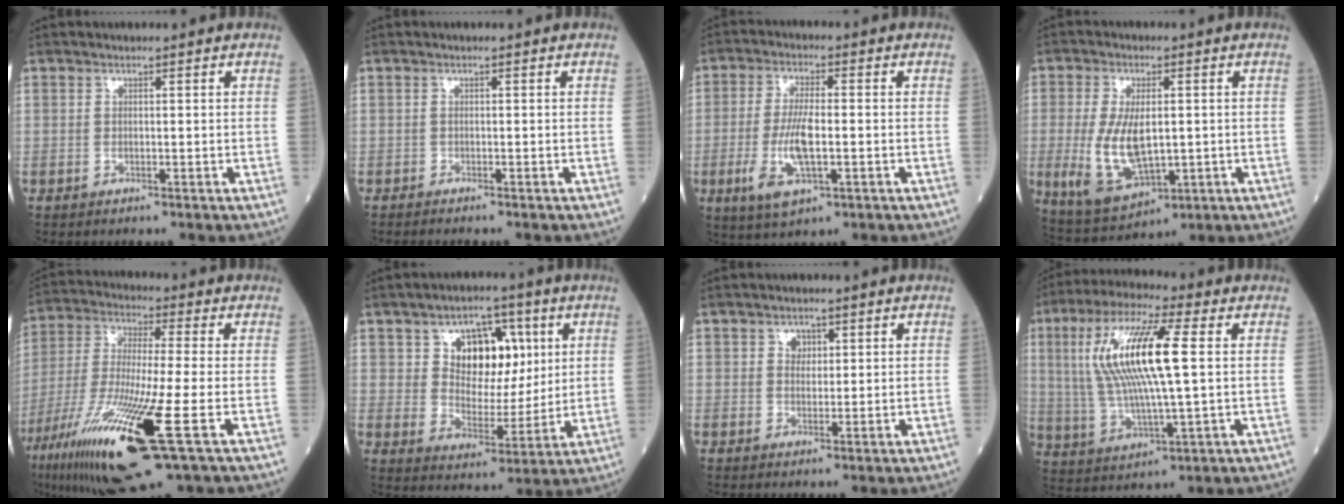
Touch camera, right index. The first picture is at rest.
{"total": 0.6, "force": [-0.6, -0.1, 0.0], "torque": [-0.007, -0.003, -0.014]}
{"total": 8.7, "force": [-2.1, 2.4, 8.1], "torque": [-0.172, -0.007, -0.034]}
{"total": 11.1, "force": [-0.9, 5.0, 9.9], "torque": [-0.207, -0.011, -0.001]}
{"total": 20.6, "force": [-8.4, 1.6, 18.7], "torque": [-0.383, -0.051, -0.153]}
{"total": 10.4, "force": [3.8, 6.6, 7.0], "torque": [-0.103, 0.018, 0.068]}
{"total": 1.9, "force": [0.9, 1.5, 0.7], "torque": [-0.007, 0.000, 0.014]}
{"total": 15.7, "force": [3.0, 2.1, 15.3], "torque": [-0.317, 0.014, 0.053]}